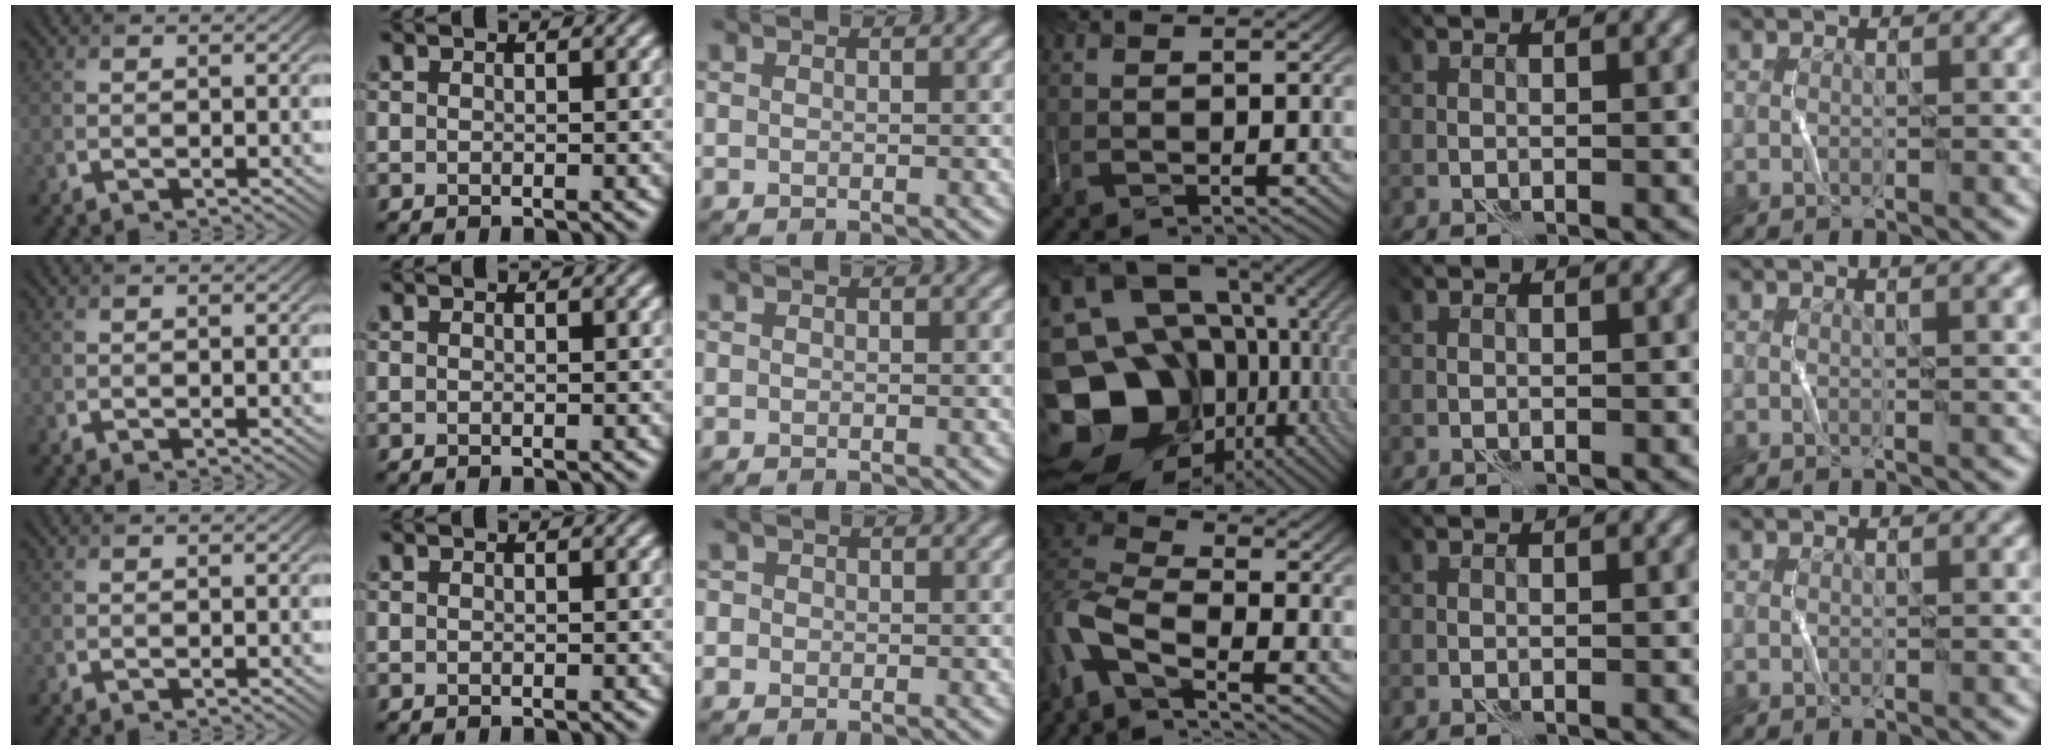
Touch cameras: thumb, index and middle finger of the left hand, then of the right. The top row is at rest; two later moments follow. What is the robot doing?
{"motion": "fold", "object": "bubble wrap"}